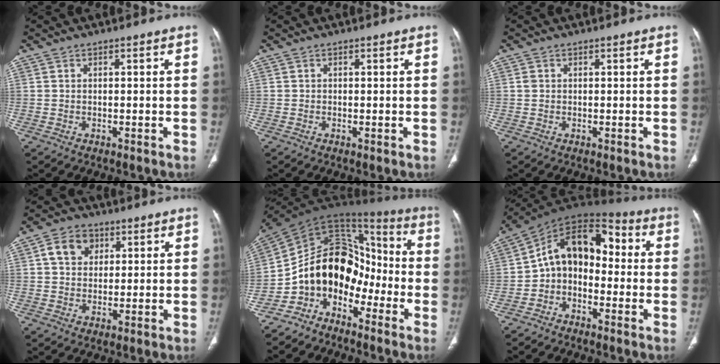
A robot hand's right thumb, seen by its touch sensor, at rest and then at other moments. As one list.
[{"total": 0.0}, {"total": 0.7, "force": [0.1, 0.6, 0.3], "torque": [-0.003, 0.002, 0.003]}, {"total": 6.7, "force": [2.4, 5.3, 3.5], "torque": [-0.037, 0.000, 0.036]}, {"total": 15.7, "force": [-7.0, 11.4, 8.3], "torque": [-0.099, 0.105, -0.134]}, {"total": 12.6, "force": [-1.0, 8.9, 8.9], "torque": [-0.108, 0.060, -0.034]}]